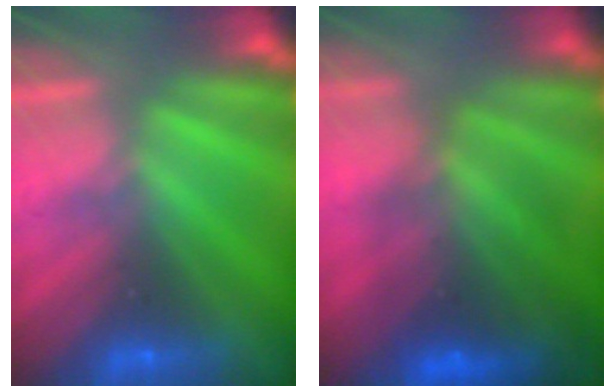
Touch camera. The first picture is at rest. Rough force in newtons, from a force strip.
{"total": 7.2}